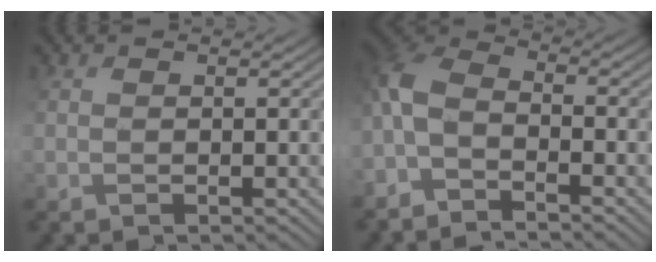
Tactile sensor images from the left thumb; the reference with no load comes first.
{"total": 6.0, "force": [-3.8, 3.0, 3.7], "torque": [-0.095, -0.007, -0.082]}